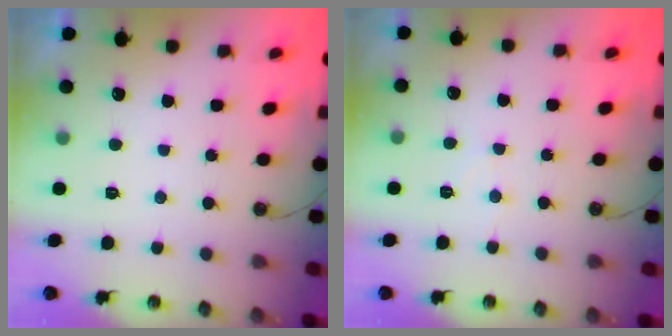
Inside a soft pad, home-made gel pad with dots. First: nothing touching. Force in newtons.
{"total": 4.0, "press": 3.9, "slide": 0.6}